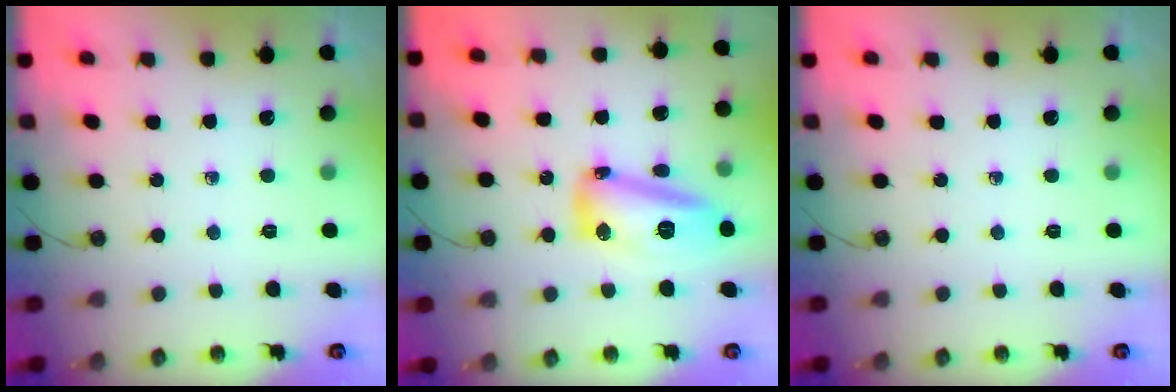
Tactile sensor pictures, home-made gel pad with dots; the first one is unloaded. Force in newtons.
{"total": 22.0, "press": 19.3, "slide": 10.7}
{"total": 0.0}